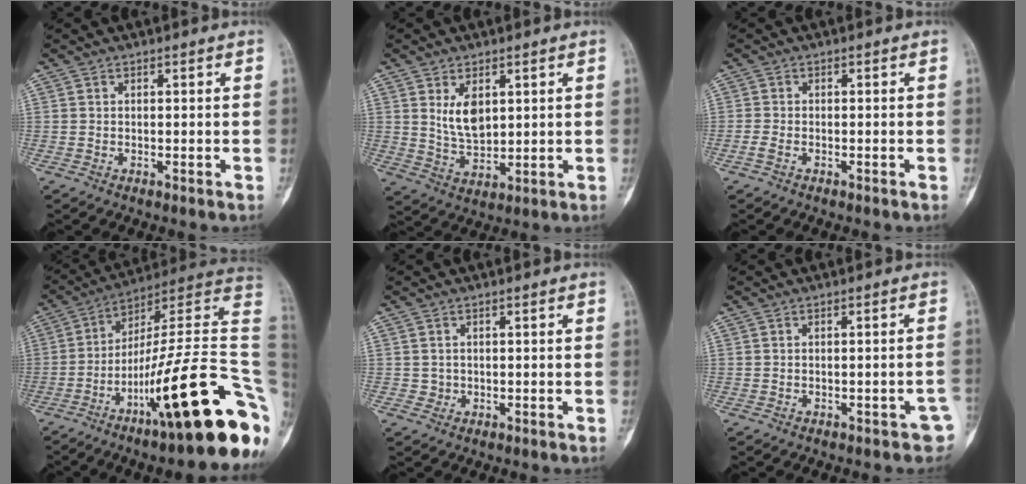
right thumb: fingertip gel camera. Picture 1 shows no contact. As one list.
[{"total": 6.8, "force": [2.3, 3.9, 5.1], "torque": [-0.076, -0.019, 0.054]}, {"total": 1.4, "force": [-0.8, 0.7, 1.0], "torque": [-0.029, 0.002, -0.019]}, {"total": 29.3, "force": [-8.7, 5.7, 27.4], "torque": [-0.311, 0.076, -0.135]}, {"total": 1.1, "force": [-0.2, 1.1, 0.1], "torque": [0.004, 0.005, -0.001]}, {"total": 4.1, "force": [-2.3, 1.9, 2.9], "torque": [-0.019, 0.017, -0.027]}]